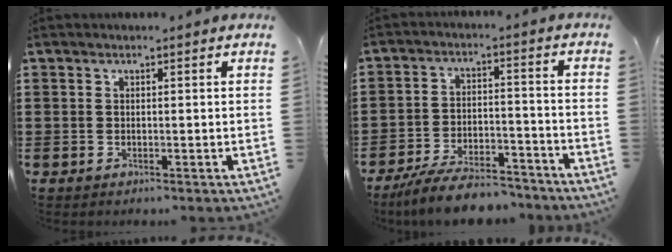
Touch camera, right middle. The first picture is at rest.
{"total": 7.9, "force": [-7.3, 1.4, 2.6], "torque": [-0.044, 0.016, -0.137]}